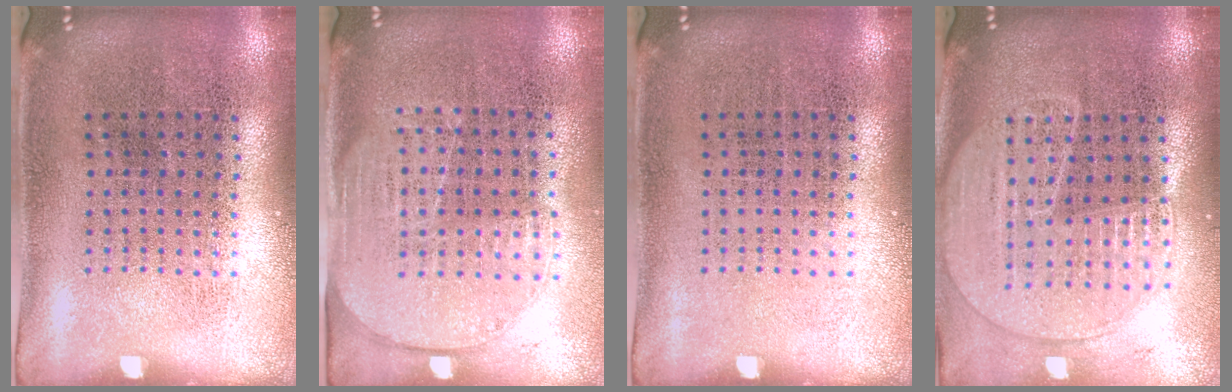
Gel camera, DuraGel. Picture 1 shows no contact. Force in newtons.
{"total": 1.6, "press": 1.4, "slide": 0.8}
{"total": 0.0}
{"total": 1.8, "press": 1.7, "slide": 0.7}